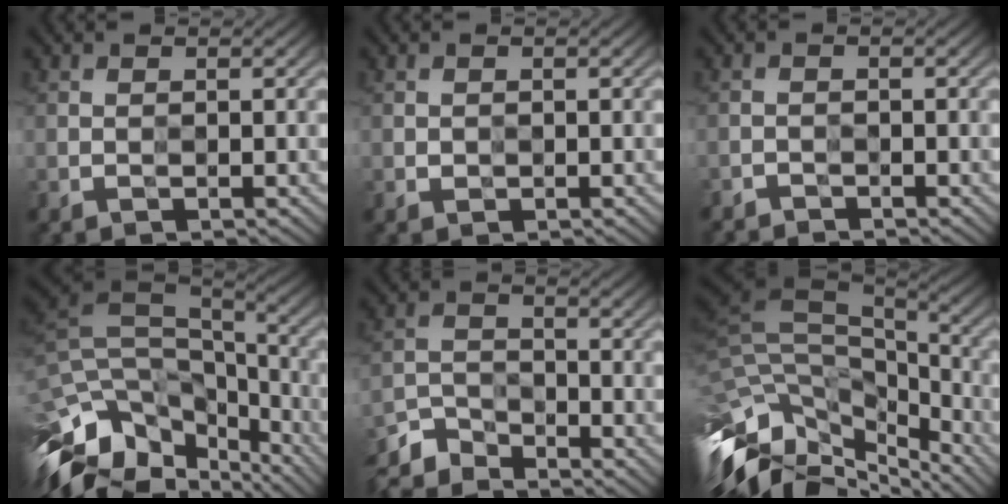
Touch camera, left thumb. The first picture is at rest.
{"total": 0.5, "force": [0.0, 0.5, 0.2], "torque": [-0.002, -0.003, -0.002]}
{"total": 1.7, "force": [-1.7, 0.2, 0.0], "torque": [-0.001, -0.005, -0.036]}
{"total": 14.8, "force": [-8.6, 7.3, 9.6], "torque": [-0.244, -0.017, -0.136]}
{"total": 5.5, "force": [-5.1, 1.6, 1.4], "torque": [-0.034, -0.009, -0.116]}
{"total": 15.1, "force": [-5.3, 8.7, 11.1], "torque": [-0.240, -0.008, -0.049]}